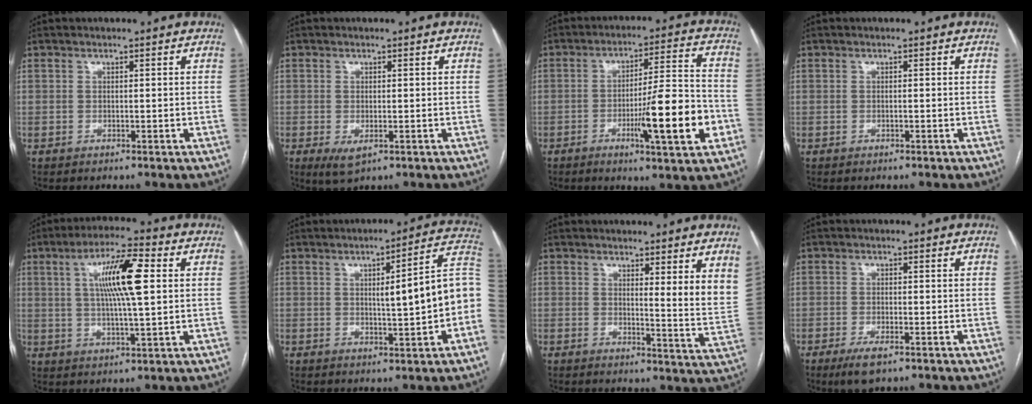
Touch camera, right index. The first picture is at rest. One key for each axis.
{"total": 3.0, "fx": -1.1, "fy": 1.2, "fz": 2.5, "tx": -0.042, "ty": -0.006, "tz": -0.008}
{"total": 13.7, "fx": -4.3, "fy": 0.8, "fz": 13.0, "tx": -0.201, "ty": -0.006, "tz": -0.066}
{"total": 0.0}
{"total": 11.1, "fx": 2.5, "fy": 1.2, "fz": 10.7, "tx": -0.194, "ty": 0.011, "tz": 0.042}
{"total": 11.5, "fx": -0.7, "fy": 0.9, "fz": 11.5, "tx": -0.140, "ty": 0.024, "tz": -0.010}
{"total": 6.1, "fx": 4.1, "fy": 0.2, "fz": 4.6, "tx": -0.056, "ty": -0.034, "tz": 0.039}
{"total": 4.0, "fx": -2.5, "fy": 1.0, "fz": 3.0, "tx": -0.063, "ty": -0.008, "tz": -0.039}